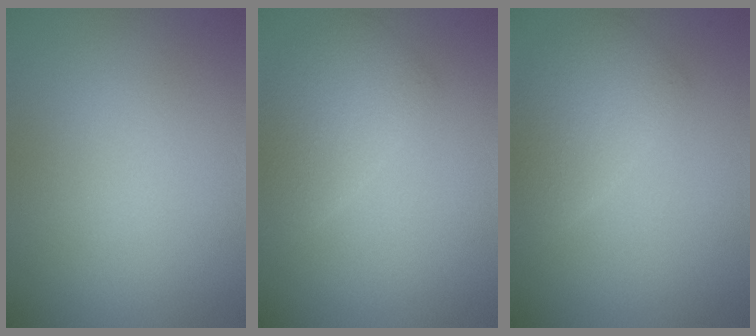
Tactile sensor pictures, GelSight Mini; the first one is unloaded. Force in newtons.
{"total": 2.9, "press": 2.9, "slide": 0.1}
{"total": 2.9, "press": 2.9, "slide": 0.1}